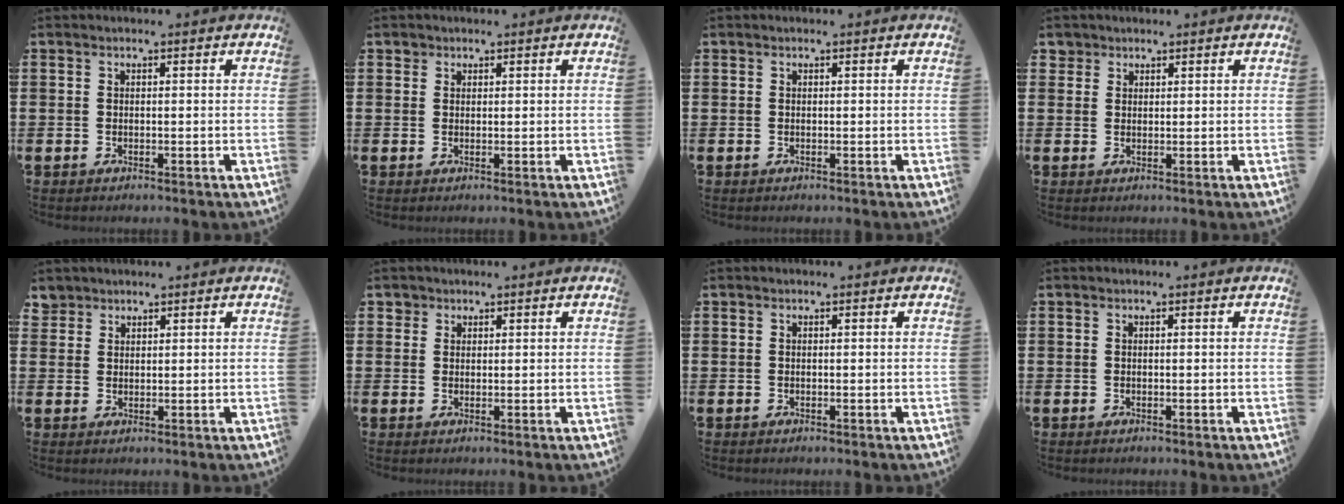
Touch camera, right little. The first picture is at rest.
{"total": 0.7, "force": [0.5, 0.5, -0.1], "torque": [0.014, -0.001, 0.007]}
{"total": 0.0}
{"total": 1.6, "force": [1.3, 0.9, -0.1], "torque": [0.011, 0.001, 0.022]}
{"total": 2.1, "force": [2.0, 0.8, -0.2], "torque": [0.012, -0.008, 0.036]}
{"total": 1.4, "force": [1.0, 0.9, -0.1], "torque": [0.012, 0.001, 0.017]}
{"total": 0.0}
{"total": 0.0}